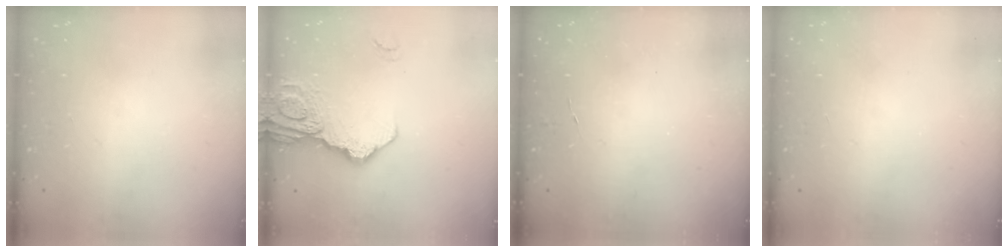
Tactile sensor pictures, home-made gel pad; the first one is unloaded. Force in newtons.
{"total": 14.0, "press": 13.9, "slide": 1.6}
{"total": 2.8, "press": 2.8, "slide": 0.3}
{"total": 0.0}